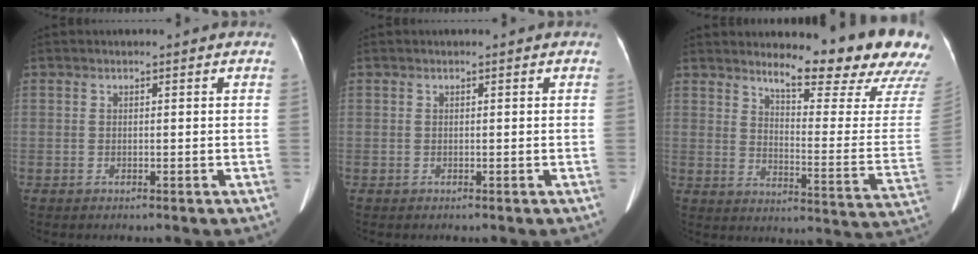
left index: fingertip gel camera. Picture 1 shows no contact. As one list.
[{"total": 0.0}, {"total": 18.4, "force": [16.1, 1.2, 9.0], "torque": [-0.122, -0.095, 0.192]}]